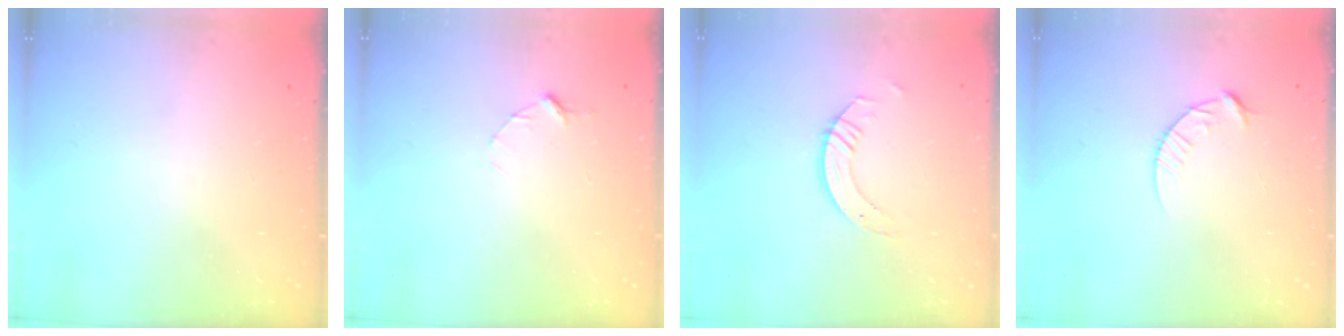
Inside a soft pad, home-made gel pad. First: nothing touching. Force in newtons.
{"total": 2.9, "press": 2.9, "slide": 0.3}
{"total": 4.3, "press": 4.2, "slide": 0.3}
{"total": 6.6, "press": 6.6, "slide": 0.7}